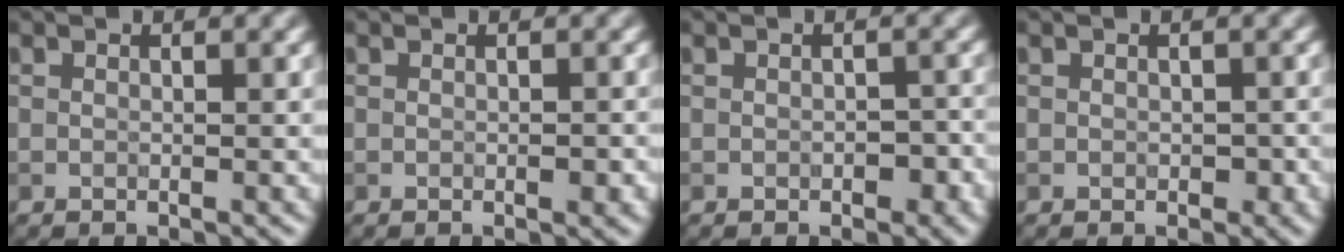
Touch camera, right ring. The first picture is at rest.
{"total": 0.9, "force": [-0.3, 0.3, 0.8], "torque": [-0.012, 0.000, -0.002]}
{"total": 1.7, "force": [-0.6, 1.0, 1.3], "torque": [-0.016, -0.004, -0.008]}
{"total": 1.0, "force": [-0.2, 0.8, 0.7], "torque": [-0.009, -0.006, -0.002]}